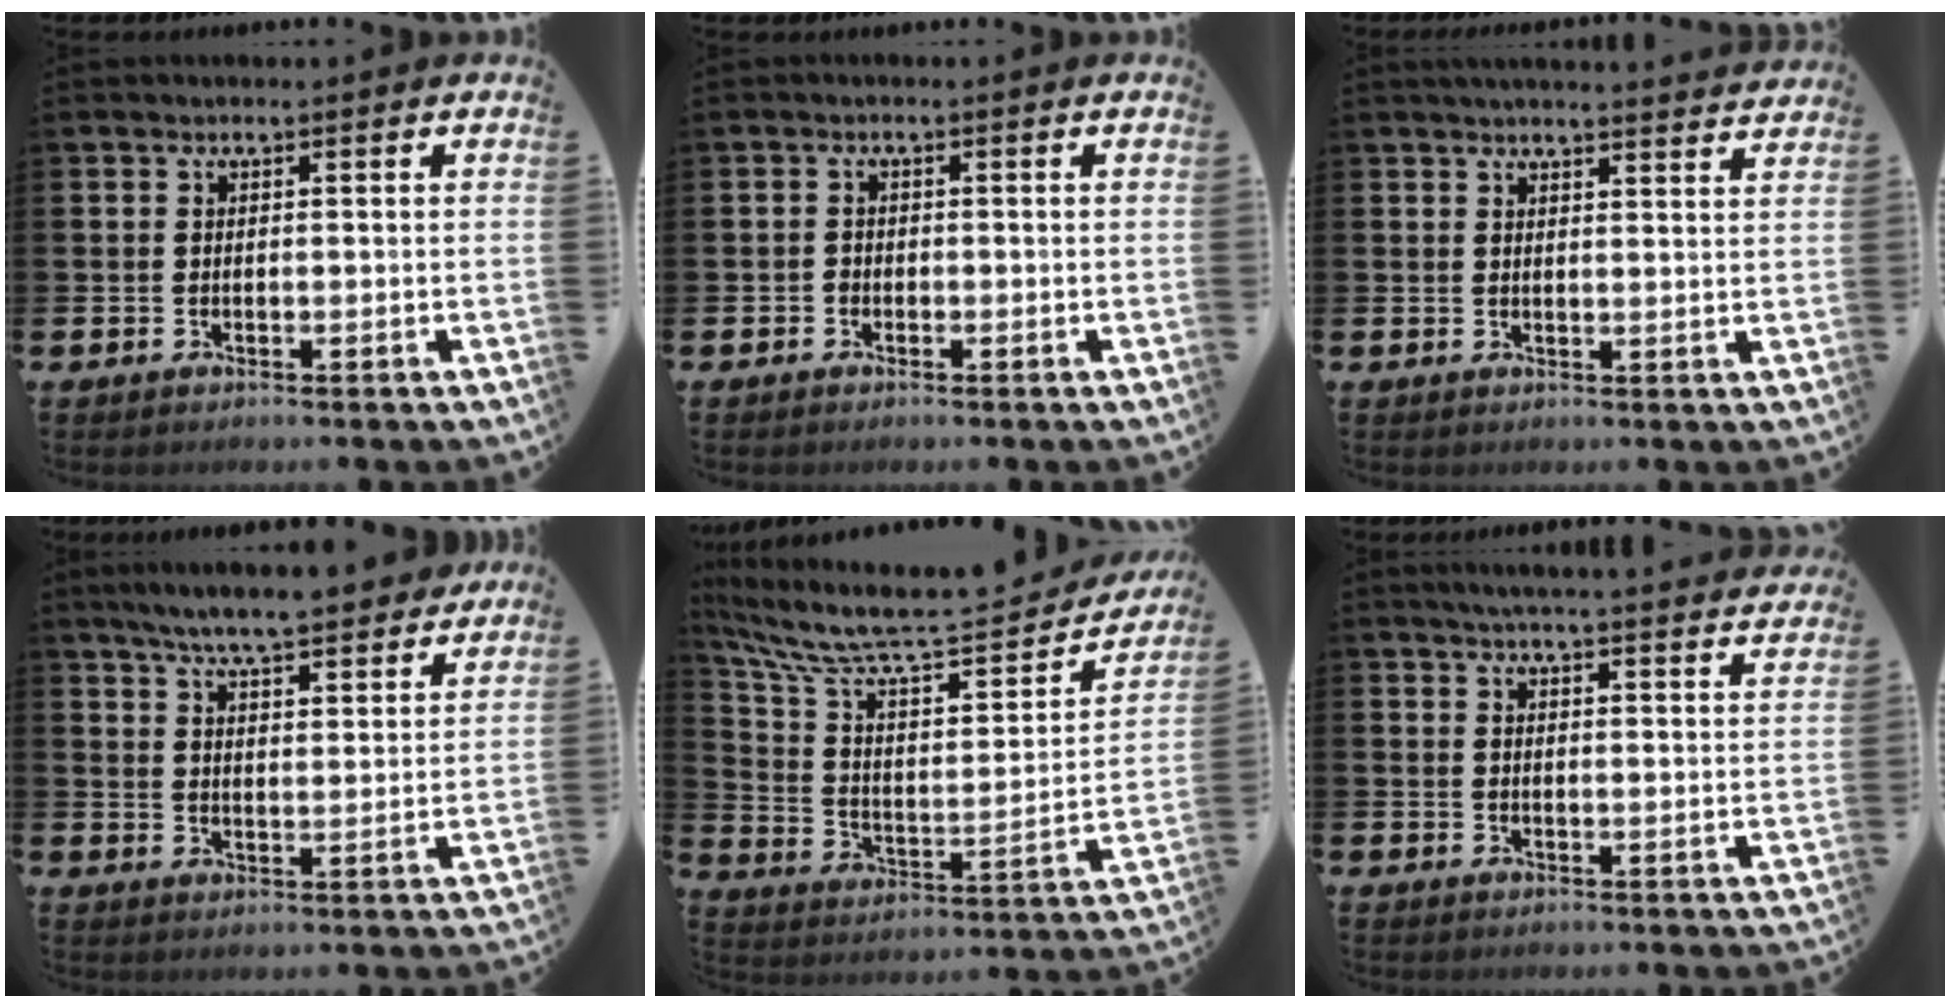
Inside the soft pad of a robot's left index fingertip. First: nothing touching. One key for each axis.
{"total": 1.0, "fx": -0.6, "fy": 0.7, "fz": 0.1, "tx": 0.005, "ty": 0.001, "tz": -0.016}
{"total": 3.3, "fx": 3.3, "fy": -0.2, "fz": 0.3, "tx": -0.001, "ty": -0.022, "tz": 0.058}
{"total": 7.3, "fx": 7.0, "fy": 0.4, "fz": 2.0, "tx": -0.058, "ty": -0.045, "tz": 0.123}
{"total": 8.0, "fx": 7.0, "fy": 2.2, "fz": 3.3, "tx": -0.097, "ty": -0.071, "tz": 0.111}
{"total": 4.9, "fx": 4.8, "fy": -0.6, "fz": 1.0, "tx": -0.020, "ty": -0.034, "tz": 0.082}